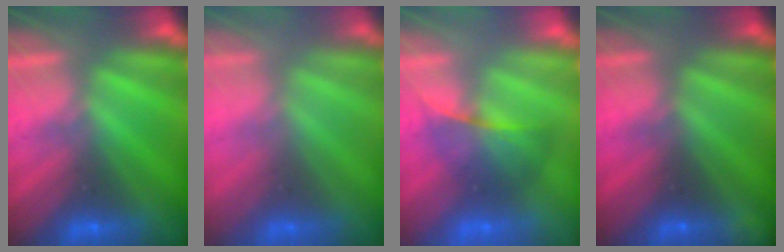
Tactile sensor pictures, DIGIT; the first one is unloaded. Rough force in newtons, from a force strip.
{"total": 2.9}
{"total": 2.1}
{"total": 2.4}